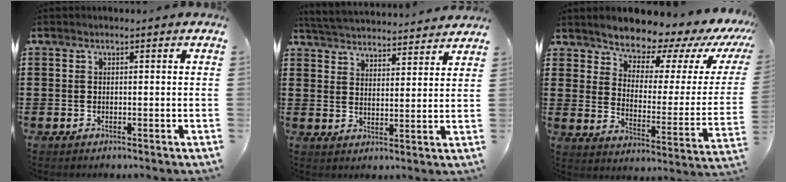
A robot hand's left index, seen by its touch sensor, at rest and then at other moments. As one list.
[{"total": 4.4, "force": [4.4, -0.1, 0.3], "torque": [-0.026, -0.029, 0.075]}, {"total": 7.0, "force": [6.8, 1.7, 0.8], "torque": [-0.043, -0.070, 0.114]}]